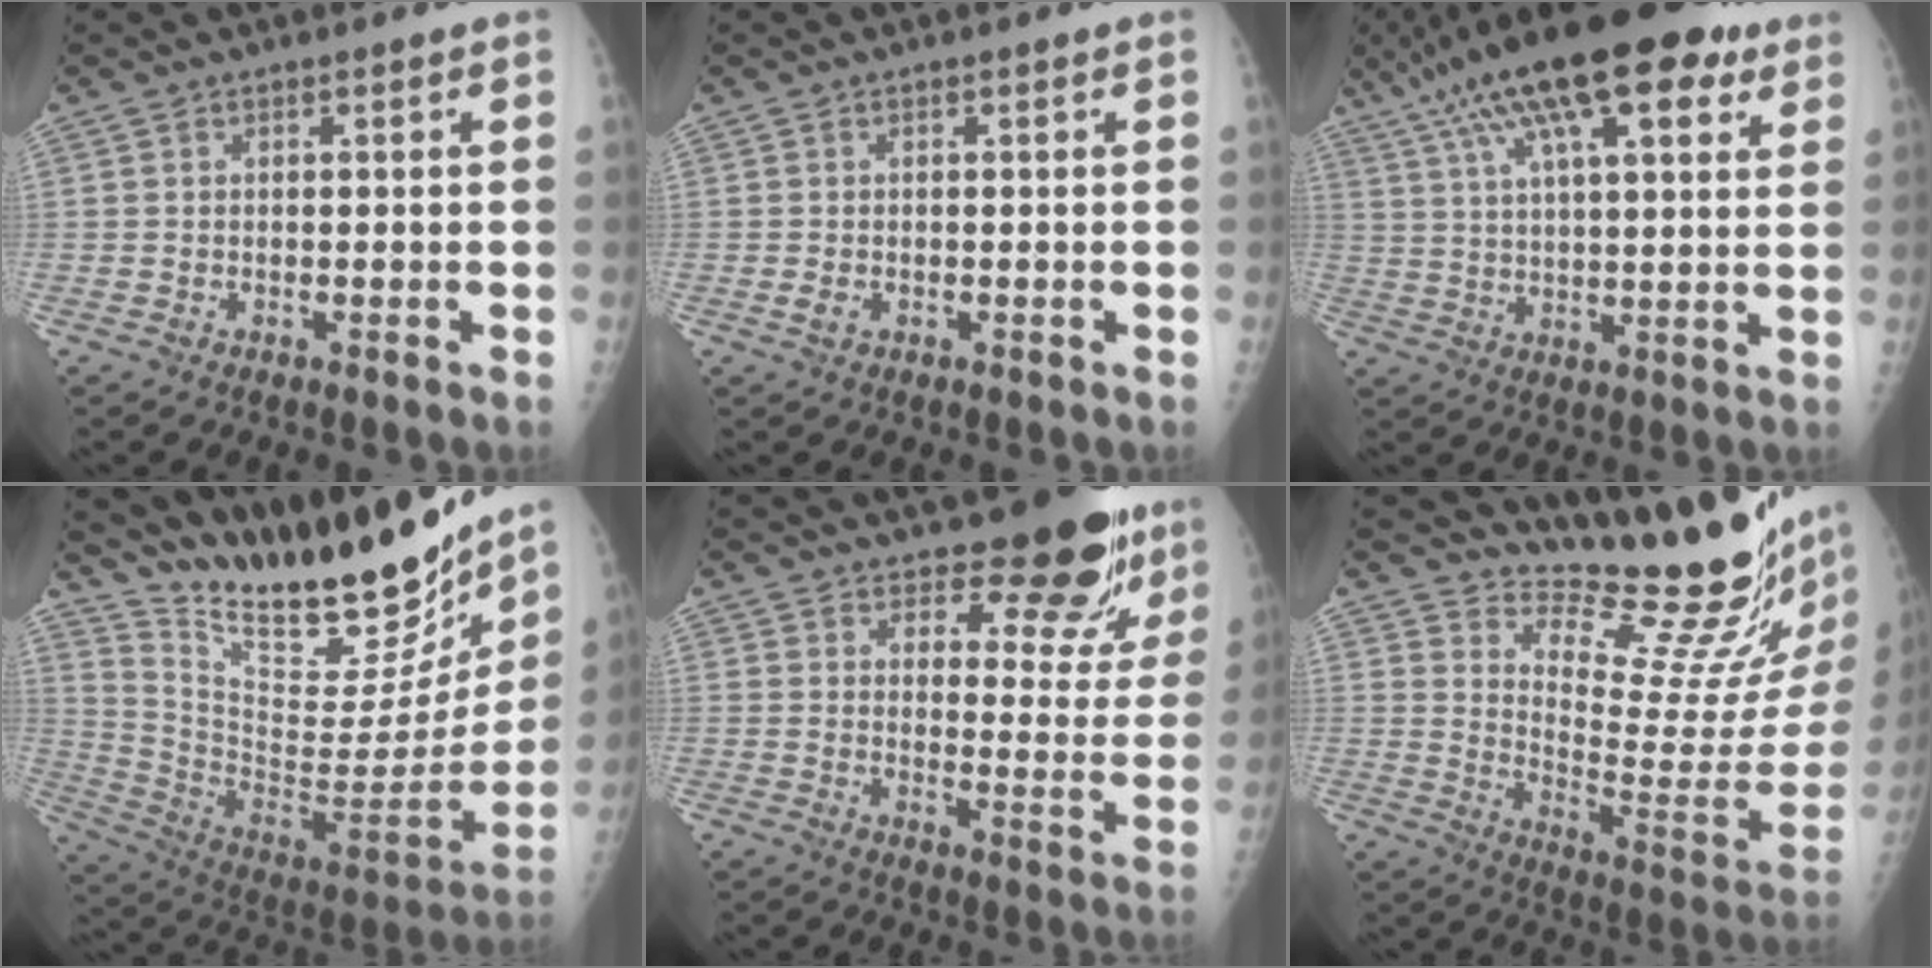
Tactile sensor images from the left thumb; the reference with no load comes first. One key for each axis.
{"total": 1.4, "fx": -0.3, "fy": 1.0, "fz": 1.0, "tx": -0.018, "ty": -0.002, "tz": -0.004}
{"total": 22.4, "fx": 12.7, "fy": 7.5, "fz": 16.8, "tx": -0.271, "ty": 0.002, "tz": 0.204}
{"total": 30.7, "fx": 24.5, "fy": 9.7, "fz": 15.9, "tx": -0.228, "ty": -0.110, "tz": 0.373}
{"total": 14.1, "fx": 11.6, "fy": 5.1, "fz": 6.2, "tx": -0.032, "ty": -0.095, "tz": 0.142}
{"total": 20.6, "fx": 18.1, "fy": 3.1, "fz": 9.4, "tx": -0.098, "ty": -0.190, "tz": 0.252}